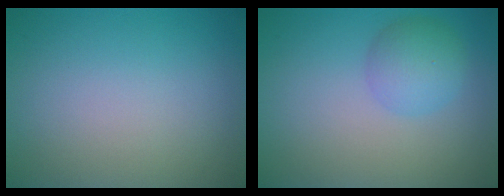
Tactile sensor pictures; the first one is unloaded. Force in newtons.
{"total": 3.0, "press": 3.0, "slide": 0.1}